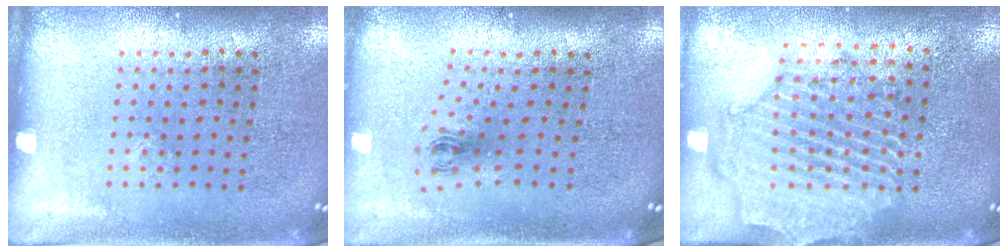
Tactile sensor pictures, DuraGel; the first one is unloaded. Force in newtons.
{"total": 0.8, "press": 0.4, "slide": 0.8}
{"total": 2.3, "press": 2.2, "slide": 0.9}